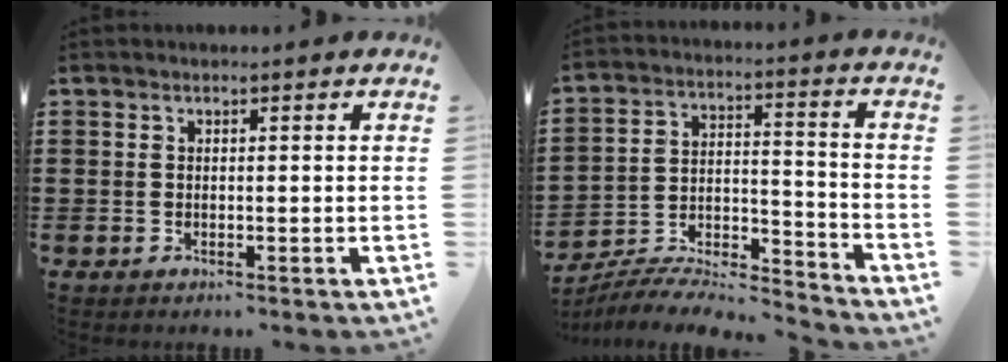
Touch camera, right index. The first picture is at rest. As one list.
[{"total": 7.1, "force": [-6.8, 0.8, 1.9], "torque": [-0.035, 0.002, -0.138]}]